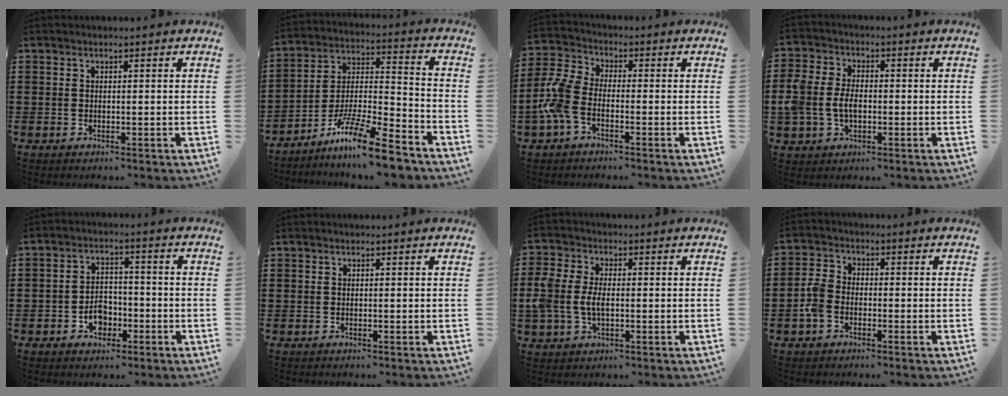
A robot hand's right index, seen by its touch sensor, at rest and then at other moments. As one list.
[{"total": 12.5, "force": [-10.0, 1.2, 7.4], "torque": [-0.128, 0.027, -0.189]}, {"total": 6.6, "force": [-2.9, 3.4, 4.9], "torque": [-0.142, -0.008, -0.068]}, {"total": 5.7, "force": [-1.0, 4.0, 4.0], "torque": [-0.112, -0.002, -0.029]}, {"total": 4.3, "force": [-2.0, 3.2, 2.0], "torque": [-0.032, 0.003, -0.040]}, {"total": 0.0}, {"total": 5.3, "force": [-0.6, 3.4, 4.0], "torque": [-0.113, -0.003, -0.021]}, {"total": 4.1, "force": [-1.7, 2.7, 2.6], "torque": [-0.076, 0.000, -0.040]}]